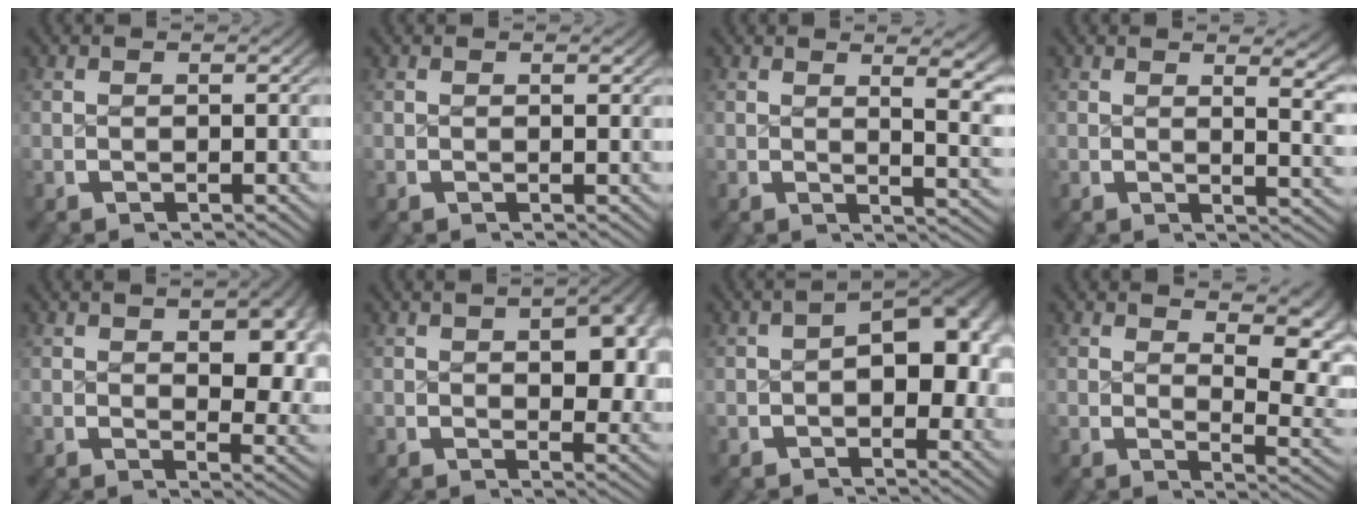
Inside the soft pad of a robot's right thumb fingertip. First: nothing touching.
{"total": 0.0}
{"total": 4.3, "force": [1.2, 1.4, 3.9], "torque": [-0.035, -0.011, 0.022]}
{"total": 3.3, "force": [1.4, 1.0, 2.8], "torque": [-0.024, -0.011, 0.022]}
{"total": 4.3, "force": [1.2, 2.1, 3.6], "torque": [-0.039, -0.016, 0.022]}
{"total": 5.3, "force": [0.8, 2.7, 4.5], "torque": [-0.053, -0.011, 0.016]}
{"total": 8.1, "force": [-0.1, 4.9, 6.4], "torque": [-0.077, -0.014, 0.002]}
{"total": 5.1, "force": [1.3, 2.5, 4.2], "torque": [-0.037, -0.018, 0.031]}